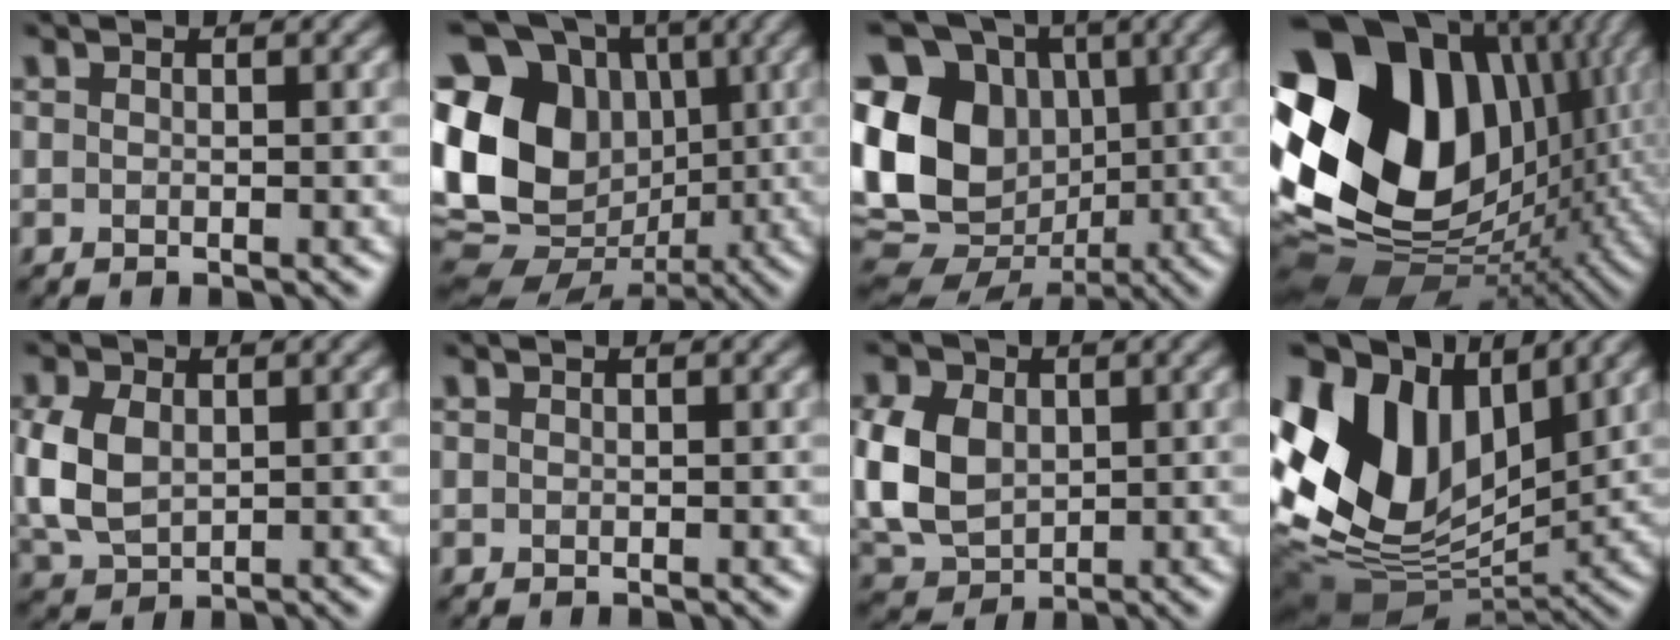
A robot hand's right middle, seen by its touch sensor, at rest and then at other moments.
{"total": 16.5, "force": [1.0, 13.6, 9.2], "torque": [-0.201, 0.018, 0.024]}
{"total": 15.0, "force": [0.7, 12.3, 8.5], "torque": [-0.188, 0.014, 0.017]}
{"total": 19.8, "force": [2.9, 14.7, 13.0], "torque": [-0.274, 0.001, 0.064]}
{"total": 4.6, "force": [0.6, 3.4, 3.1], "torque": [-0.083, 0.007, 0.016]}
{"total": 0.0}
{"total": 6.6, "force": [0.8, 5.0, 4.2], "torque": [-0.115, 0.008, 0.012]}
{"total": 15.0, "force": [4.6, 9.9, 10.2], "torque": [-0.236, 0.019, 0.082]}